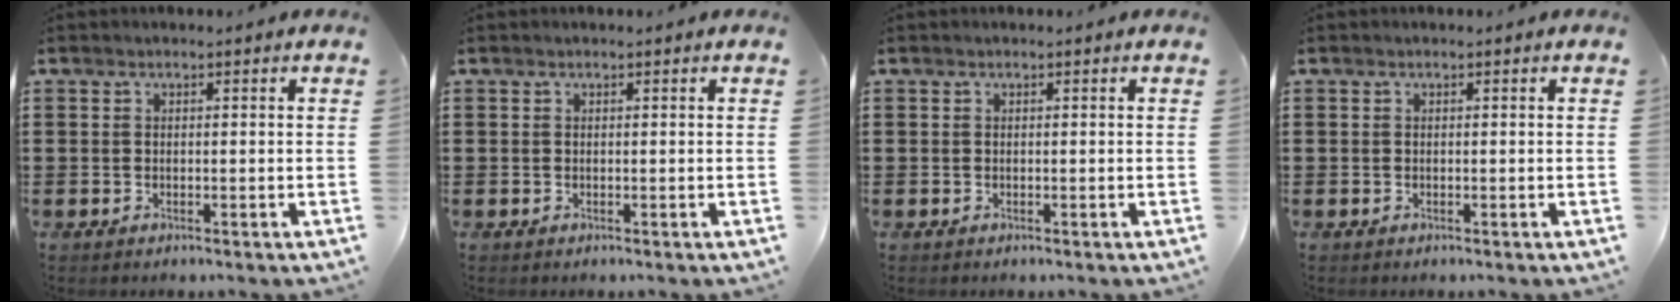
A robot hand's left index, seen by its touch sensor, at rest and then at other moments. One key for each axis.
{"total": 0.0}
{"total": 0.0}
{"total": 0.0}